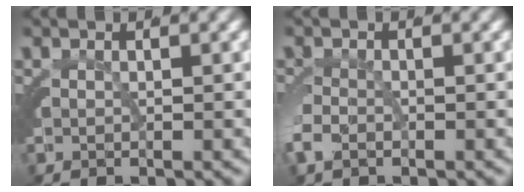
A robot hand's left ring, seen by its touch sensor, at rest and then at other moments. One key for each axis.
{"total": 1.8, "fx": -0.6, "fy": 1.3, "fz": 1.1, "tx": -0.041, "ty": -0.007, "tz": -0.009}